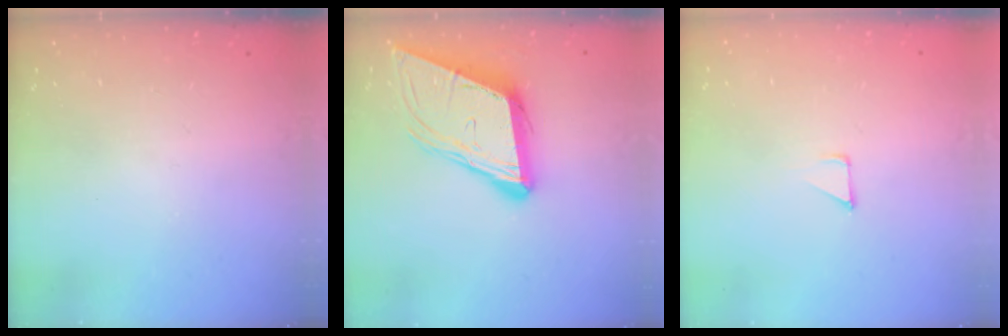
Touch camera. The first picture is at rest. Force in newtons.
{"total": 12.8, "press": 12.3, "slide": 3.6}
{"total": 3.4, "press": 3.4, "slide": 0.3}